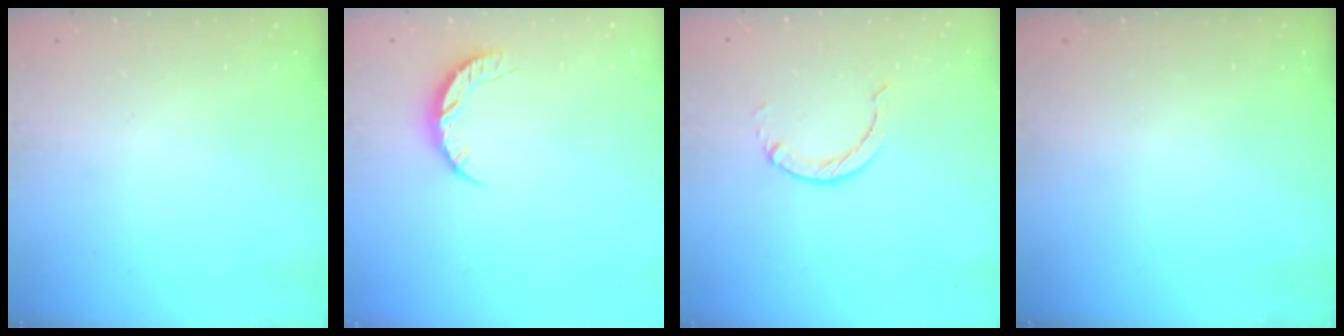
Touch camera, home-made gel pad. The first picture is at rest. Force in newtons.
{"total": 6.5, "press": 6.5, "slide": 0.6}
{"total": 1.0, "press": 0.9, "slide": 0.3}
{"total": 0.0}